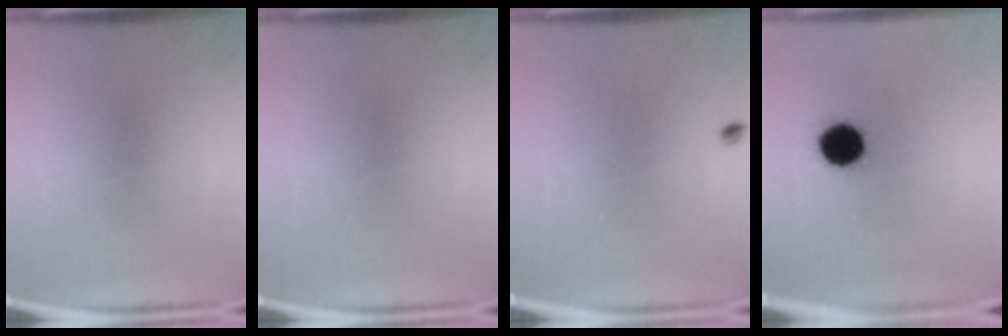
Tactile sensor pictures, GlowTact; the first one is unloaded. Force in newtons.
{"total": 0.0}
{"total": 0.6}
{"total": 10.5}